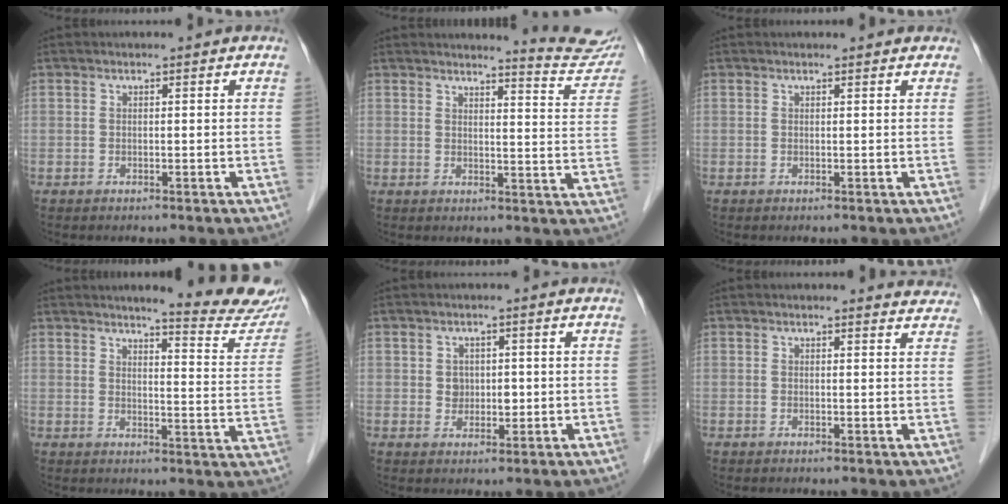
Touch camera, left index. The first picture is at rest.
{"total": 10.0, "force": [9.9, -0.1, 0.9], "torque": [-0.003, -0.070, 0.093]}
{"total": 2.1, "force": [2.1, 0.4, 0.4], "torque": [-0.013, 0.004, 0.014]}
{"total": 12.9, "force": [11.9, 0.4, 4.9], "torque": [-0.049, -0.058, 0.126]}
{"total": 2.7, "force": [0.2, 2.3, 1.3], "torque": [-0.020, 0.005, 0.006]}
{"total": 3.2, "force": [3.2, 0.6, 0.1], "torque": [0.000, -0.018, 0.011]}